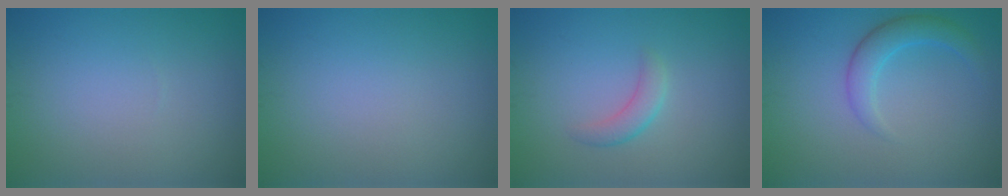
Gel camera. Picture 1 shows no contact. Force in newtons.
{"total": 0.0}
{"total": 1.8, "press": 1.8, "slide": 0.1}
{"total": 2.8, "press": 2.8, "slide": 0.1}